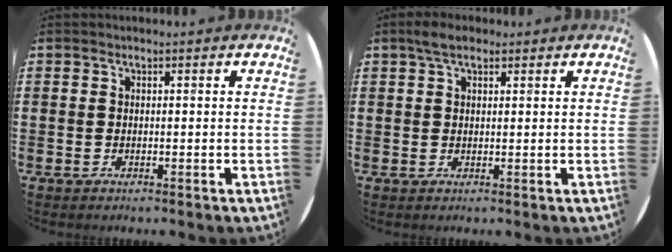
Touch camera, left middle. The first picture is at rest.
{"total": 2.7, "force": [1.8, 1.1, 1.6], "torque": [-0.027, 0.005, 0.030]}